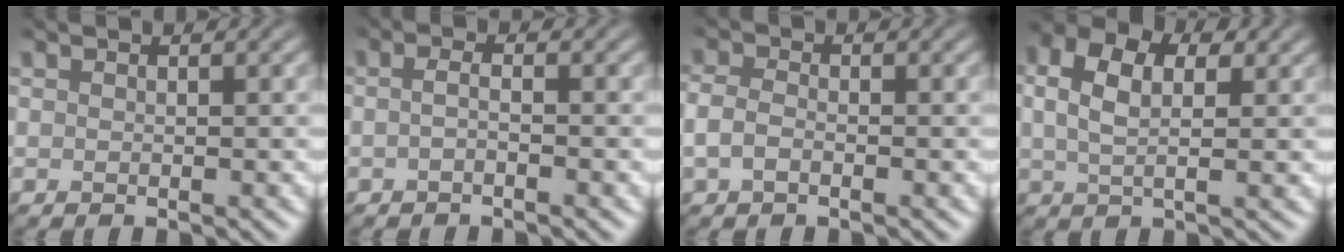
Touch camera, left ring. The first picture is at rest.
{"total": 1.2, "force": [-0.4, 0.3, 1.1], "torque": [-0.021, -0.003, -0.011]}
{"total": 1.7, "force": [-0.7, 0.9, 1.2], "torque": [-0.025, 0.002, -0.020]}
{"total": 6.3, "force": [2.1, 3.7, 4.6], "torque": [-0.100, 0.015, 0.023]}